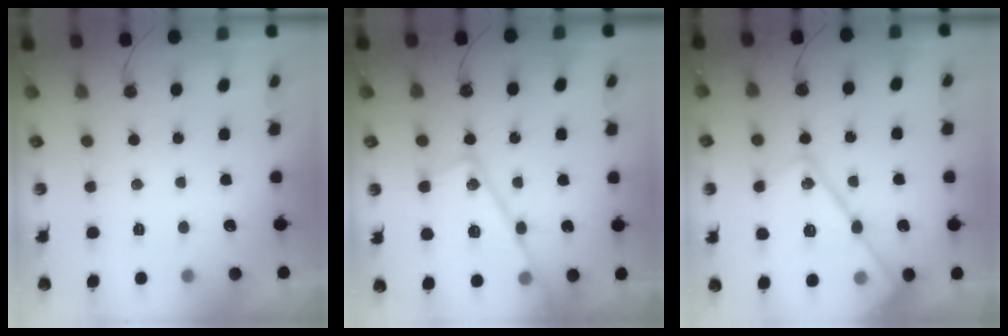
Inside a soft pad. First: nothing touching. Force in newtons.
{"total": 19.2, "press": 19.1, "slide": 1.9}
{"total": 22.4, "press": 22.2, "slide": 2.4}